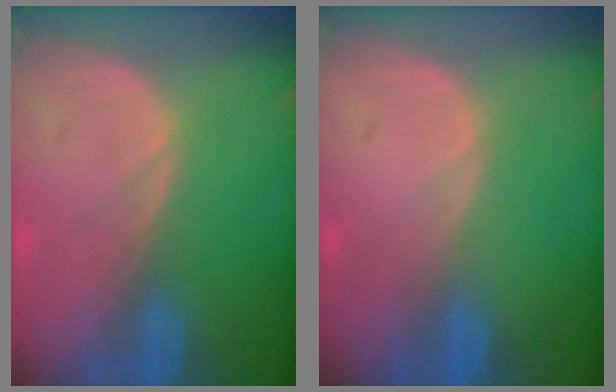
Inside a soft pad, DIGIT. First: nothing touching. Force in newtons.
{"total": 0.0}